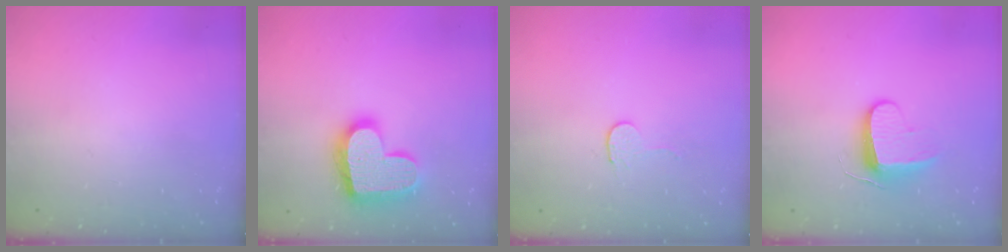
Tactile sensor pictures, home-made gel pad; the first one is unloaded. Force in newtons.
{"total": 18.7, "press": 18.7, "slide": 1.2}
{"total": 2.7, "press": 2.7, "slide": 0.2}
{"total": 8.7, "press": 8.7, "slide": 0.7}